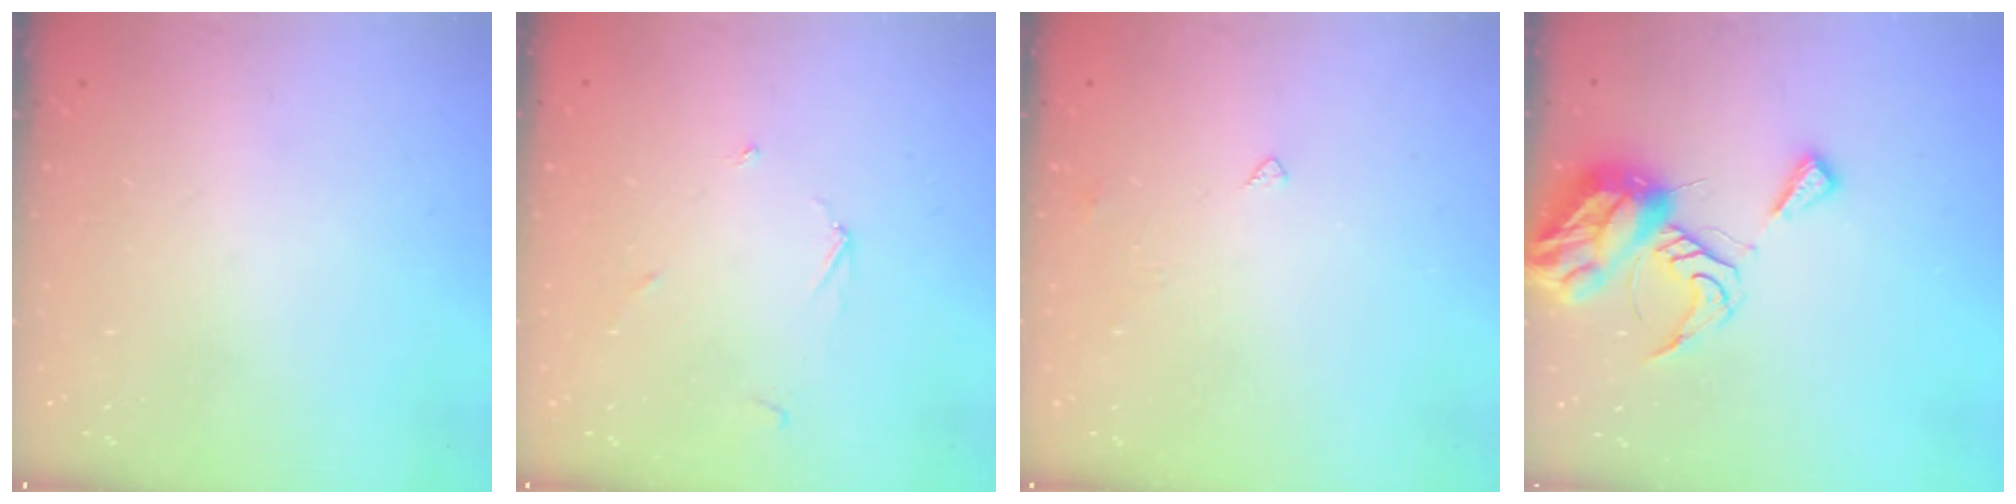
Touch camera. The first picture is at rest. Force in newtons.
{"total": 2.4, "press": 2.4, "slide": 0.2}
{"total": 2.4, "press": 2.4, "slide": 0.4}
{"total": 11.9, "press": 11.8, "slide": 1.3}